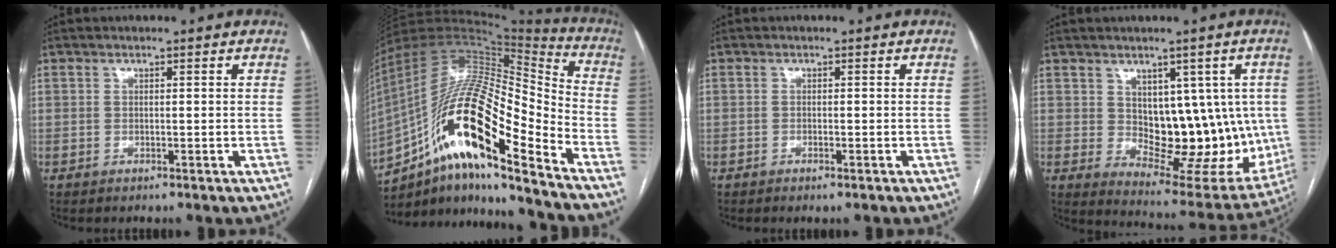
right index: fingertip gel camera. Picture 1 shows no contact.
{"total": 23.8, "force": [-12.3, 4.6, 19.8], "torque": [-0.363, 0.006, -0.213]}
{"total": 1.1, "force": [-0.8, 0.1, 0.8], "torque": [-0.014, -0.002, -0.011]}
{"total": 14.8, "force": [1.1, 8.3, 12.2], "torque": [-0.141, 0.008, 0.044]}